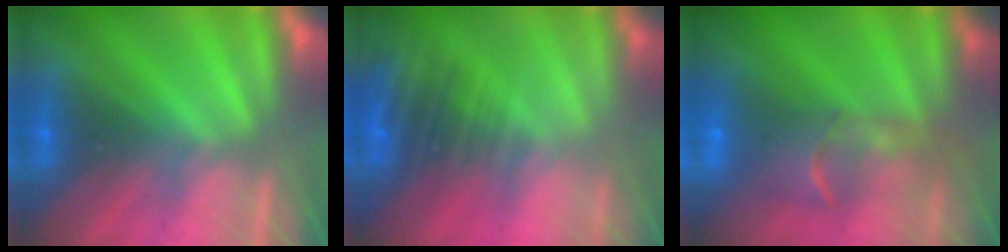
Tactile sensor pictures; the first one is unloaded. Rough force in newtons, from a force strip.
{"total": 5.1}
{"total": 5.8}